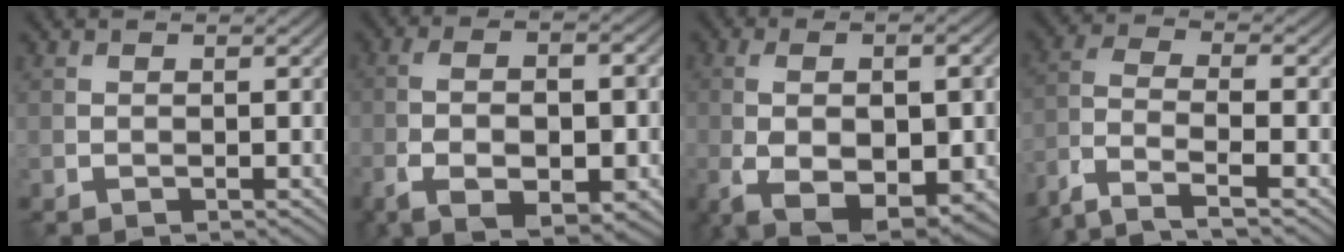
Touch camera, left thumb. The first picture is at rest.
{"total": 10.6, "force": [-4.1, 4.0, 8.9], "torque": [-0.171, -0.021, -0.051]}
{"total": 11.5, "force": [-3.1, 4.9, 9.9], "torque": [-0.180, -0.026, -0.029]}
{"total": 7.5, "force": [-5.1, 2.0, 5.1], "torque": [-0.105, -0.003, -0.112]}